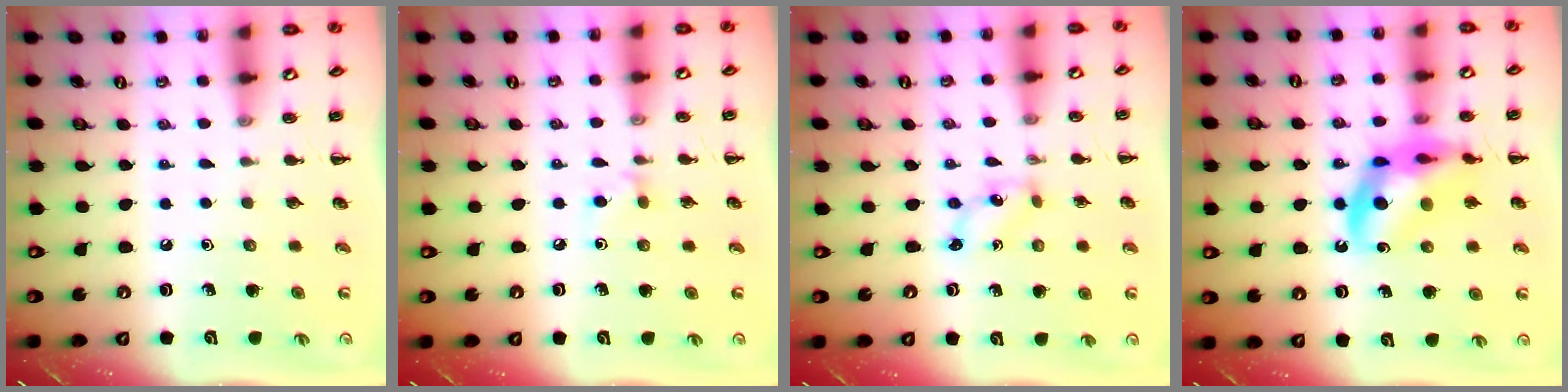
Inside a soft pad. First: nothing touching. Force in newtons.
{"total": 5.4, "press": 5.0, "slide": 2.1}
{"total": 1.4, "press": 1.4, "slide": 0.3}
{"total": 14.4, "press": 14.0, "slide": 3.4}